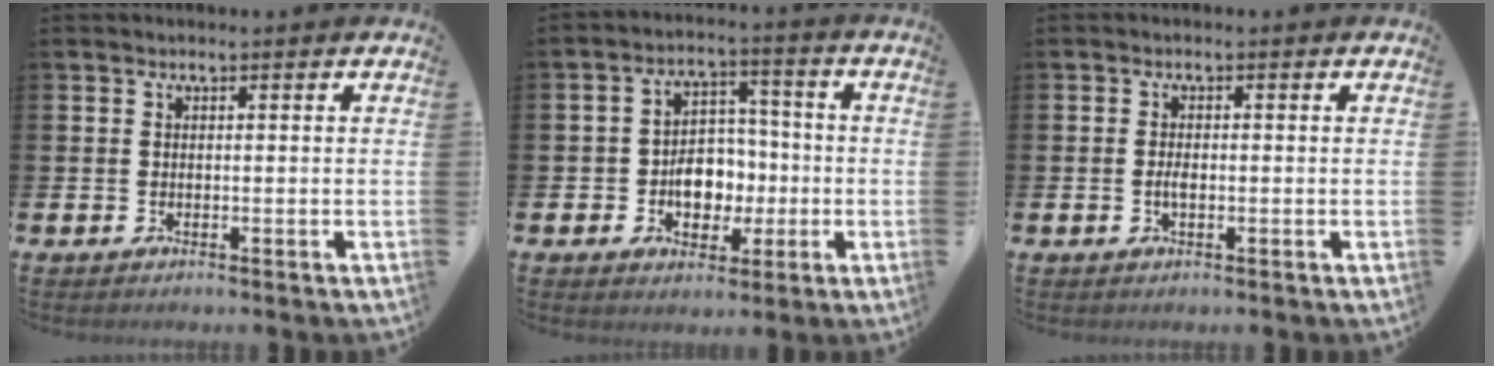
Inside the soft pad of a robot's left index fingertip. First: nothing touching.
{"total": 6.2, "force": [-1.3, 5.1, 3.3], "torque": [-0.053, 0.012, -0.030]}
{"total": 1.5, "force": [-0.4, 0.6, 1.3], "torque": [-0.024, 0.000, -0.008]}